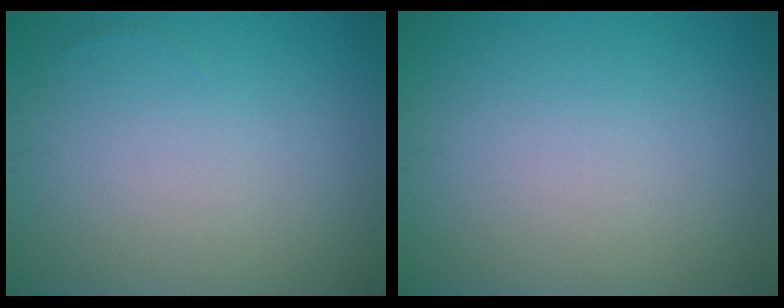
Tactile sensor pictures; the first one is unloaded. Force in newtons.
{"total": 0.0}